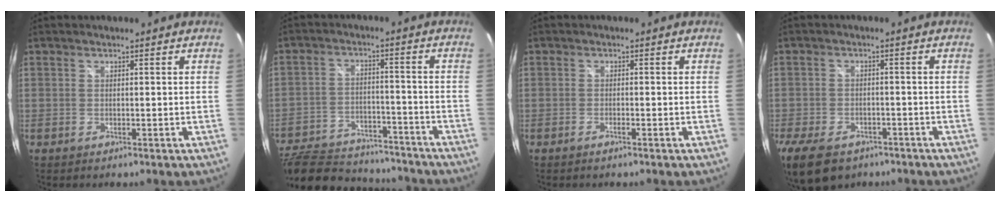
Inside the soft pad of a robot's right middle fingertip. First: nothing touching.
{"total": 22.3, "force": [-18.3, 8.8, 9.2], "torque": [-0.207, -0.004, -0.261]}
{"total": 1.7, "force": [-1.4, 0.1, 0.8], "torque": [-0.024, 0.001, -0.029]}
{"total": 11.7, "force": [-7.9, 6.4, 5.9], "torque": [-0.148, -0.025, -0.134]}